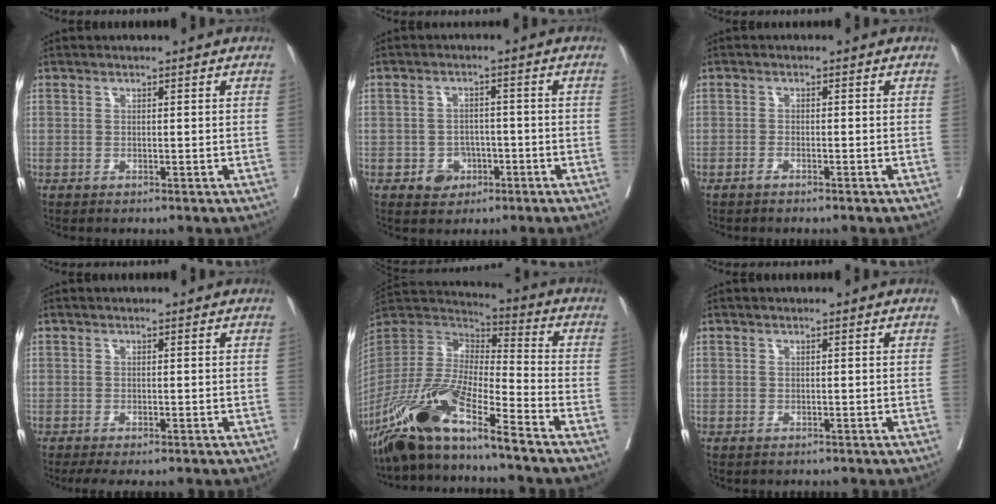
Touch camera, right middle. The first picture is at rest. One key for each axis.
{"total": 3.8, "fx": -1.7, "fy": 3.1, "fz": 1.4, "tx": -0.012, "ty": 0.008, "tz": -0.020}
{"total": 1.0, "fx": -0.8, "fy": 0.1, "fz": 0.6, "tx": -0.013, "ty": 0.000, "tz": -0.015}
{"total": 3.8, "fx": -3.0, "fy": 1.0, "fz": 2.0, "tx": -0.029, "ty": -0.011, "tz": -0.045}
{"total": 16.4, "fx": -11.6, "fy": 1.7, "fz": 11.5, "tx": -0.235, "ty": -0.021, "tz": -0.219}
{"total": 0.0}